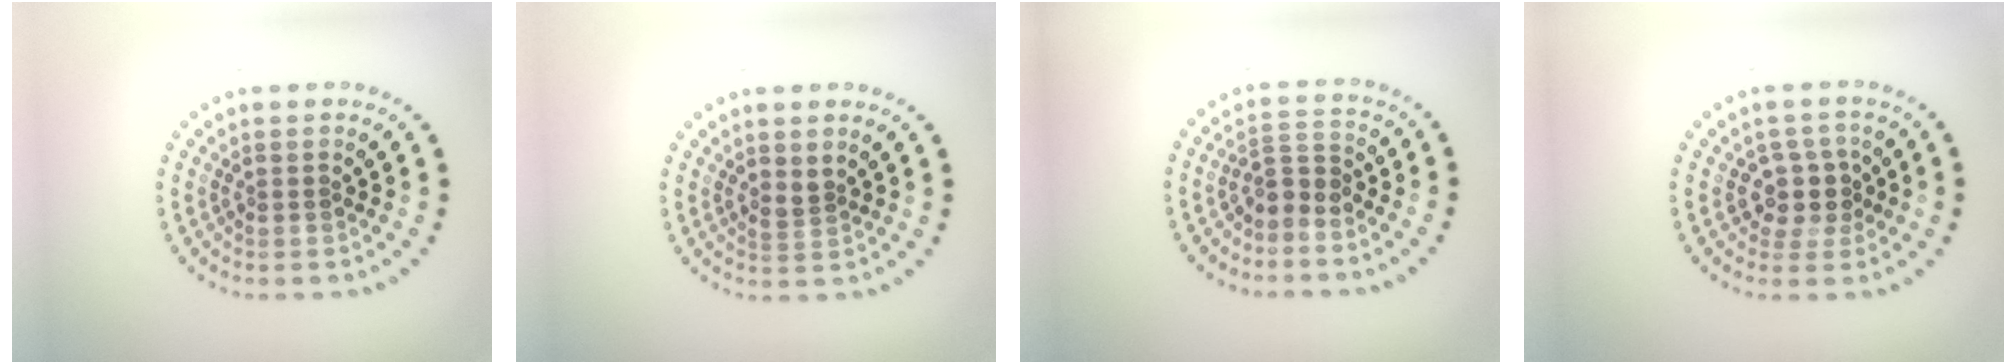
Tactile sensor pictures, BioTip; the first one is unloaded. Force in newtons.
{"total": 1.0, "press": 0.6, "slide": 0.7}
{"total": 2.3, "press": 1.5, "slide": 1.7}
{"total": 2.8, "press": 2.4, "slide": 1.5}